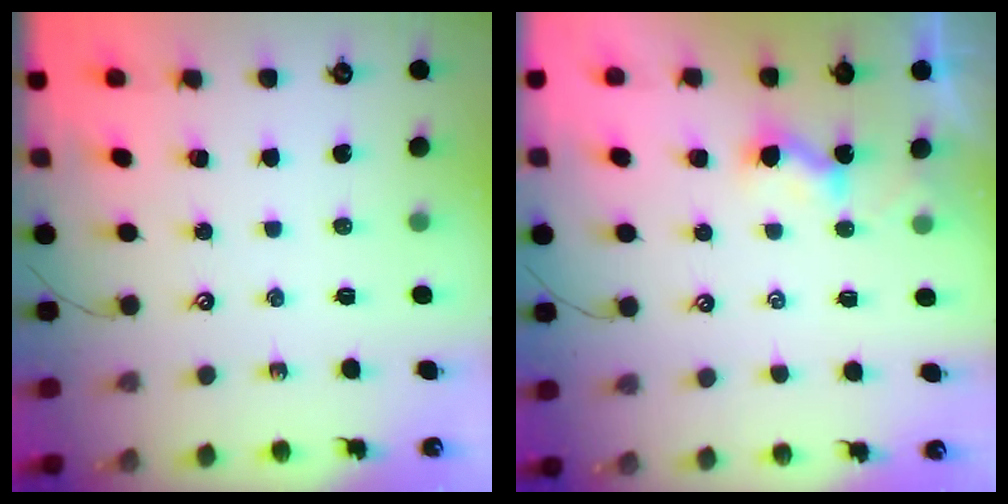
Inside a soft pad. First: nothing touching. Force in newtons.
{"total": 2.3, "press": 2.3, "slide": 0.3}